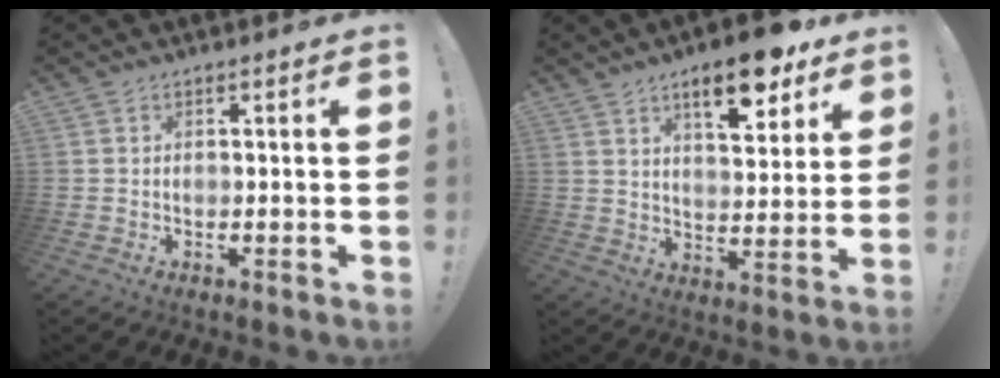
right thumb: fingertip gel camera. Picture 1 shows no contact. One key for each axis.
{"total": 13.2, "fx": 8.4, "fy": 4.3, "fz": 9.2, "tx": -0.130, "ty": -0.043, "tz": 0.136}